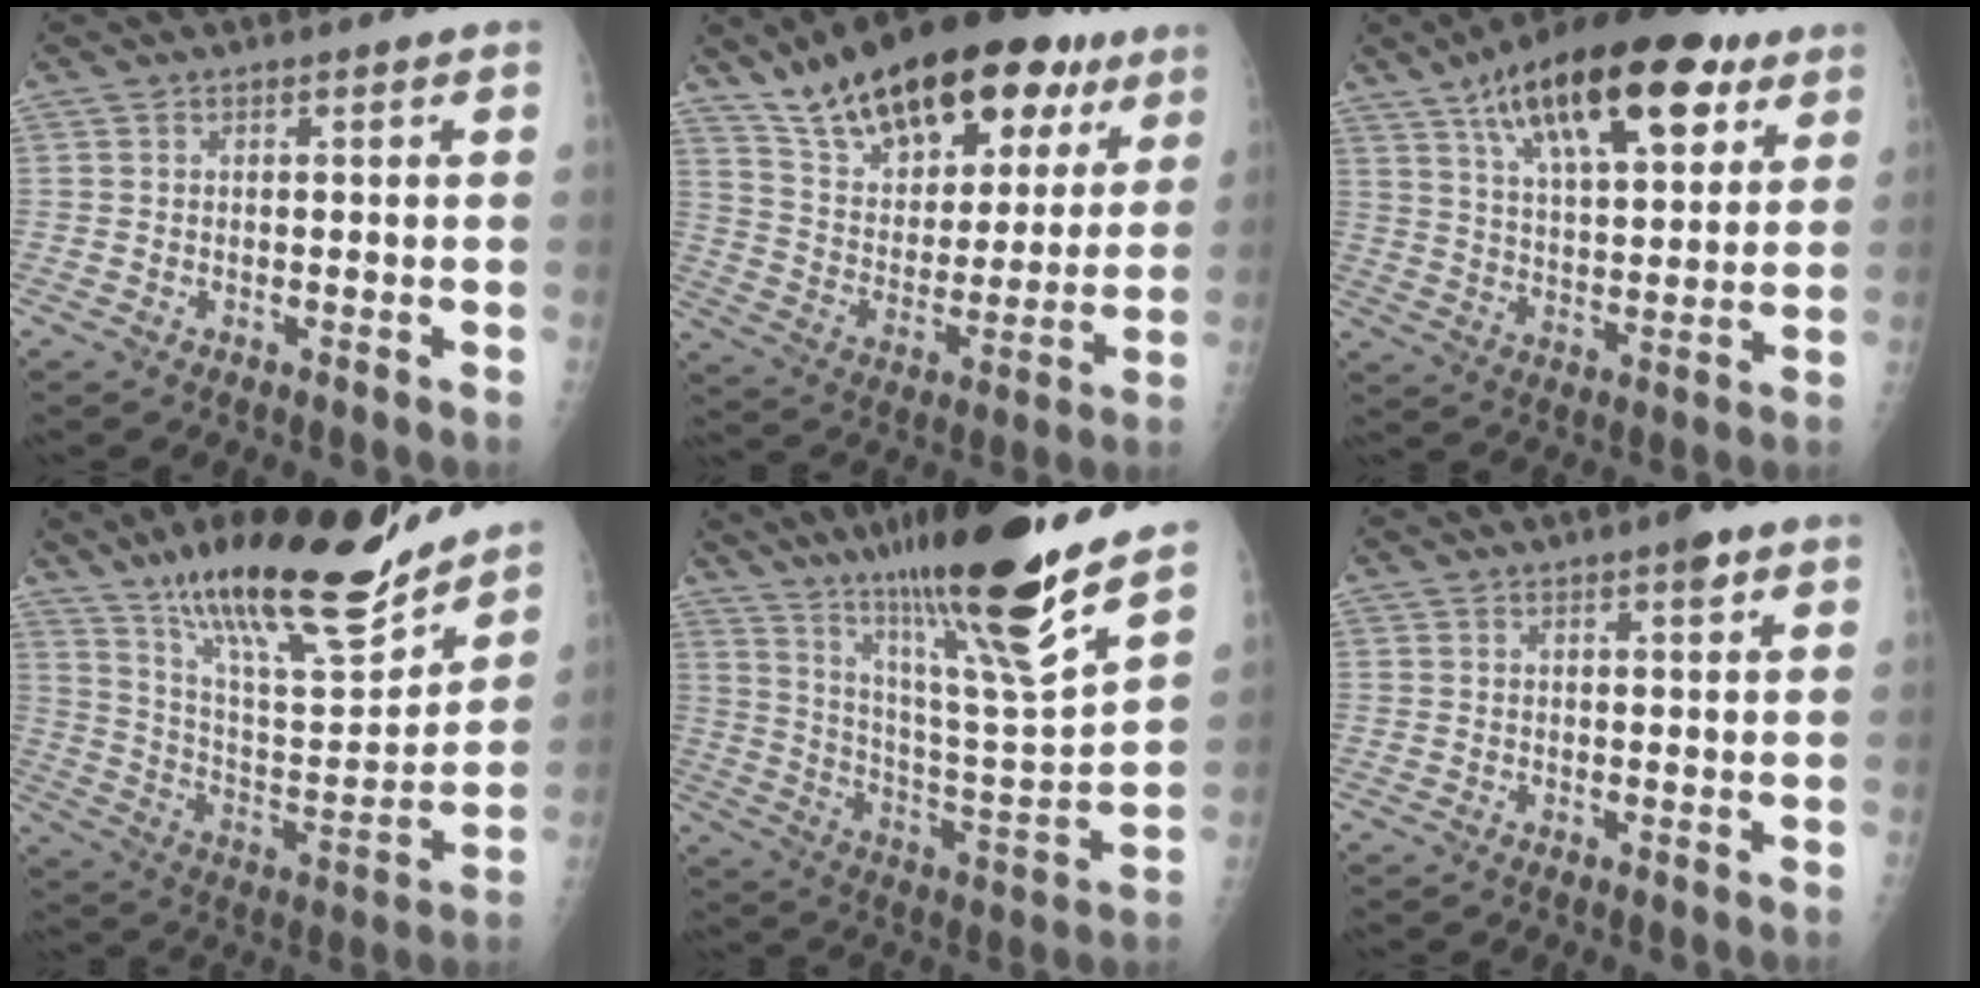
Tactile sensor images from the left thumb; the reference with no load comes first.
{"total": 28.4, "force": [17.8, 13.0, 18.0], "torque": [-0.251, -0.032, 0.283]}
{"total": 23.9, "force": [12.6, 9.7, 17.8], "torque": [-0.260, -0.023, 0.205]}
{"total": 24.7, "force": [18.7, 6.0, 14.9], "torque": [-0.212, -0.091, 0.316]}
{"total": 25.2, "force": [18.0, 1.6, 17.6], "torque": [-0.268, -0.076, 0.307]}
{"total": 2.1, "force": [1.2, 0.6, 1.6], "torque": [-0.018, -0.003, 0.015]}